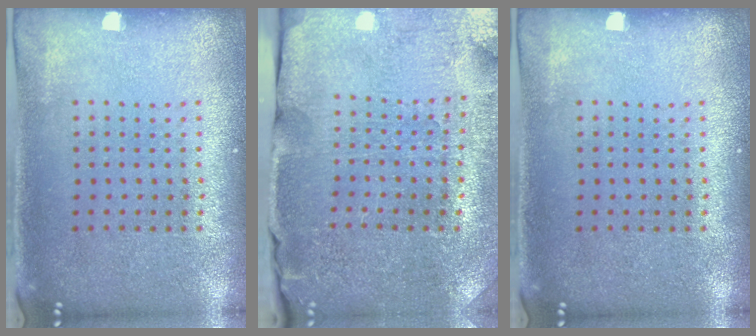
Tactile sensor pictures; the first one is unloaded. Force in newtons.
{"total": 3.6, "press": 3.6, "slide": 0.4}
{"total": 0.0}